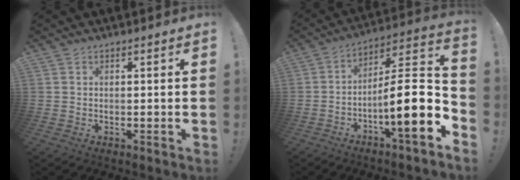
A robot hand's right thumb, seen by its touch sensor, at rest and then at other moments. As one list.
[{"total": 15.1, "force": [-3.8, 2.2, 14.4], "torque": [-0.233, -0.002, -0.071]}]